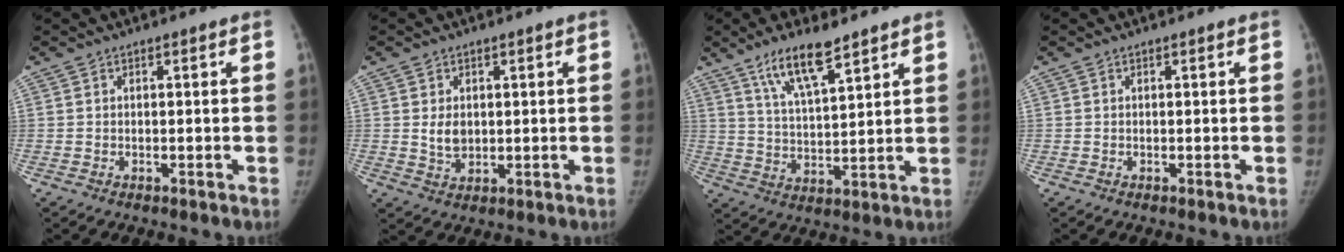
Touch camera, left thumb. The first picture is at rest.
{"total": 4.0, "force": [0.7, 3.1, 2.5], "torque": [-0.030, -0.010, 0.021]}
{"total": 10.3, "force": [7.0, 2.6, 7.0], "torque": [-0.117, -0.037, 0.134]}
{"total": 0.0}